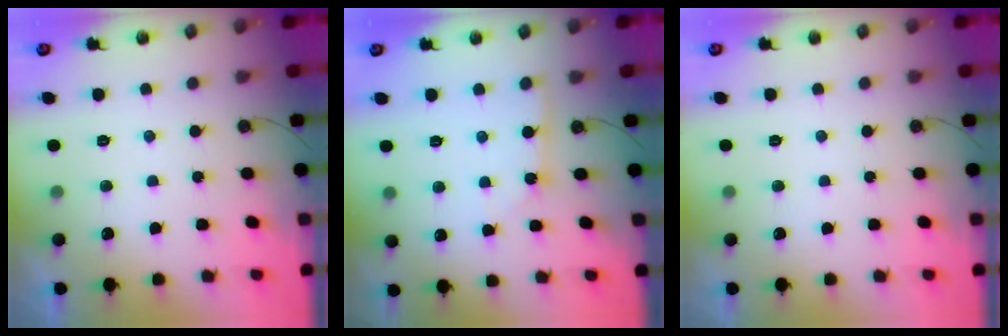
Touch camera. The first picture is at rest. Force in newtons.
{"total": 2.3, "press": 2.3, "slide": 0.2}
{"total": 0.0}